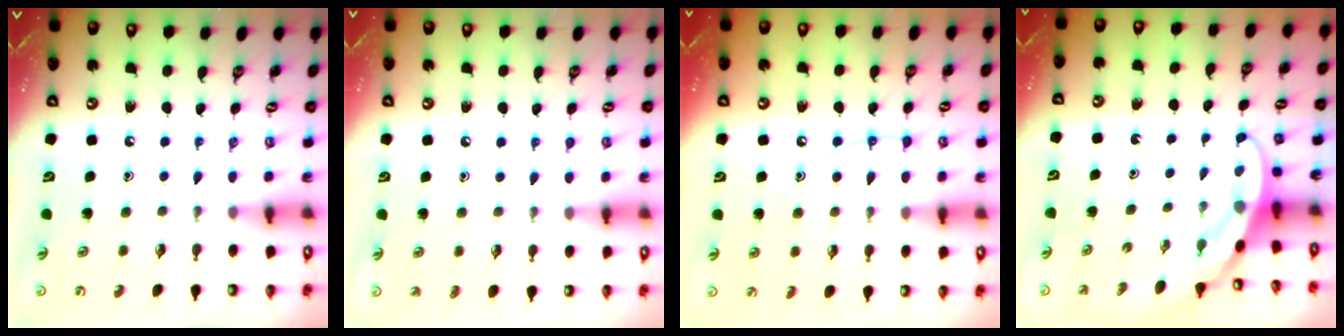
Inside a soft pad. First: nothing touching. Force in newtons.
{"total": 3.4, "press": 3.3, "slide": 0.5}
{"total": 8.8, "press": 8.8, "slide": 0.9}
{"total": 3.1, "press": 3.1, "slide": 0.0}